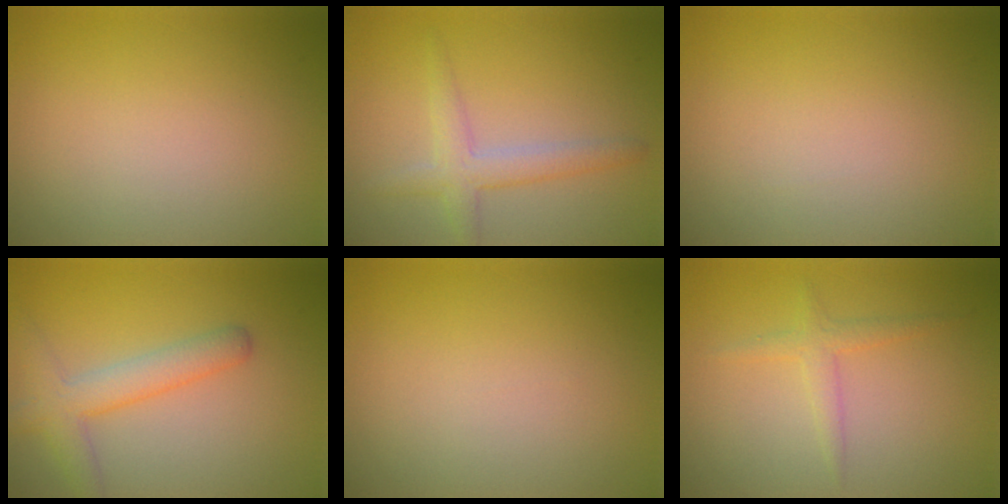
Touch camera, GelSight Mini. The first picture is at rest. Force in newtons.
{"total": 1.9, "press": 1.8, "slide": 0.3}
{"total": 0.0}
{"total": 3.8, "press": 3.8, "slide": 0.2}
{"total": 0.0}
{"total": 1.6, "press": 1.6, "slide": 0.1}